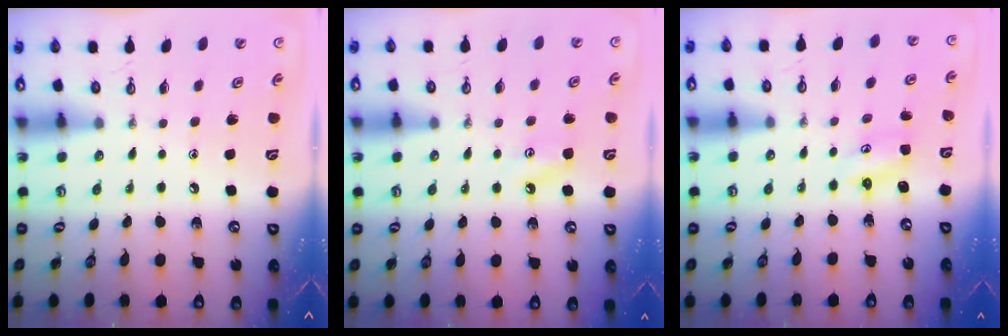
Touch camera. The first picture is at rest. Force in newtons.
{"total": 3.8, "press": 3.8, "slide": 0.4}
{"total": 2.8, "press": 2.8, "slide": 0.3}